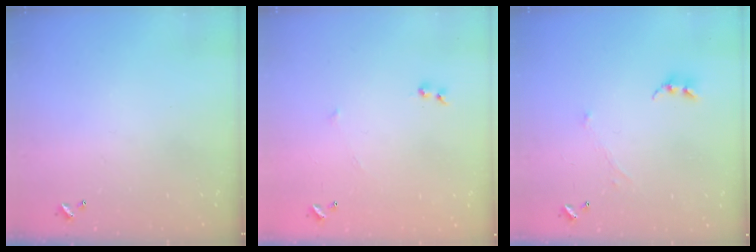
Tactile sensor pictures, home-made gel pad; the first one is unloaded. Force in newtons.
{"total": 6.1, "press": 6.0, "slide": 0.9}
{"total": 0.7, "press": 0.0, "slide": 0.7}